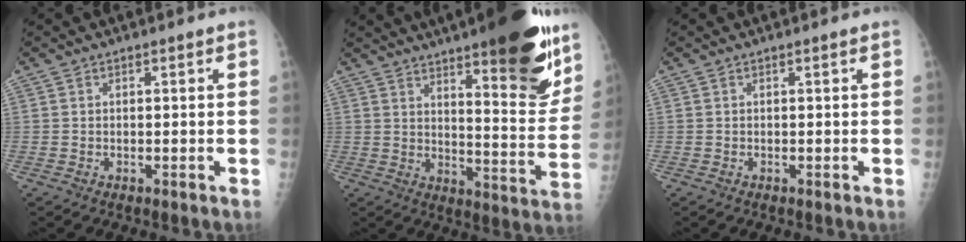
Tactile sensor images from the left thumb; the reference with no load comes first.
{"total": 21.3, "force": [13.6, 4.8, 15.7], "torque": [-0.184, -0.074, 0.195]}
{"total": 0.0}